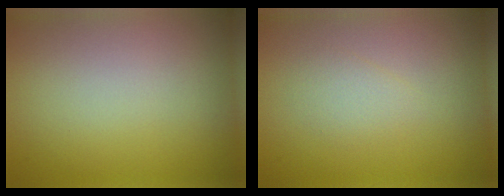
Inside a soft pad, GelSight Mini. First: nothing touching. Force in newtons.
{"total": 1.4, "press": 1.4, "slide": 0.0}